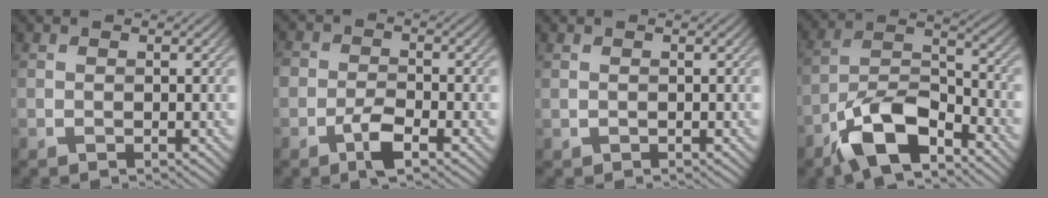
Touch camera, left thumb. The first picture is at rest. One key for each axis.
{"total": 3.9, "fx": -2.1, "fy": 2.0, "fz": 2.6, "tx": -0.047, "ty": 0.003, "tz": -0.044}
{"total": 0.0}
{"total": 11.5, "fx": -7.9, "fy": 4.3, "fz": 7.1, "tx": -0.129, "ty": 0.002, "tz": -0.170}